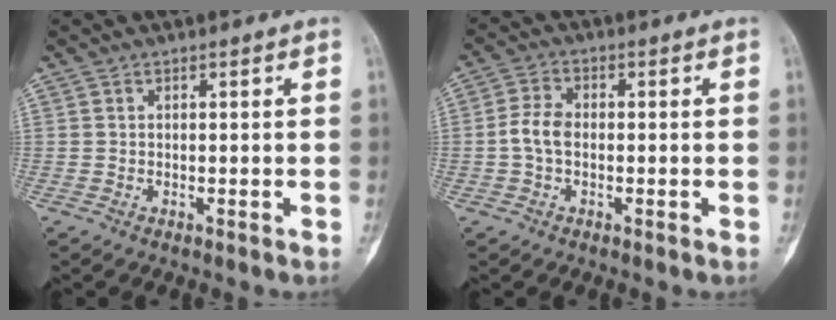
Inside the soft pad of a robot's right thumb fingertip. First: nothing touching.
{"total": 4.7, "force": [-0.6, 3.1, 3.4], "torque": [-0.070, 0.013, -0.019]}